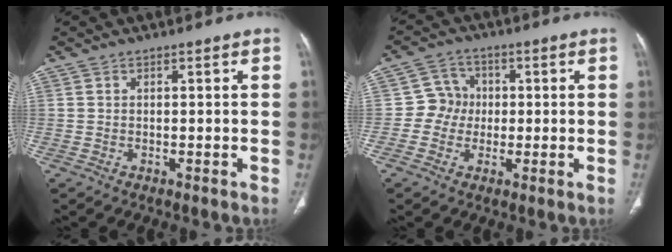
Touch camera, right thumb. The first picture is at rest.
{"total": 5.6, "force": [-0.3, 5.4, 1.6], "torque": [0.011, 0.014, -0.014]}